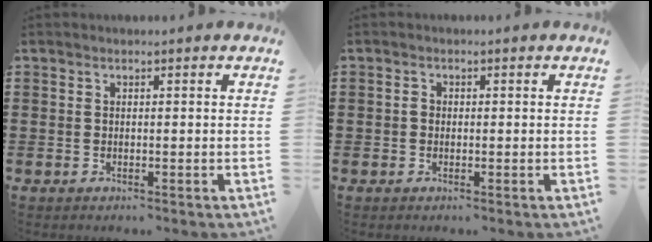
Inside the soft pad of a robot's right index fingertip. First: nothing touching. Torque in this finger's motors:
{"motor_torque": [1.47, 0.67, 0.02, 0.02]}